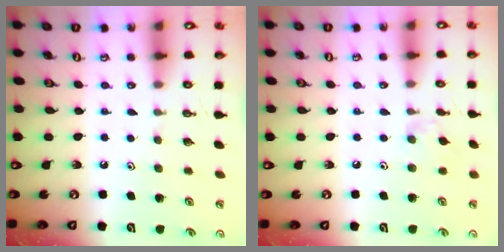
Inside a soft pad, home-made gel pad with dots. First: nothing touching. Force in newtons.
{"total": 5.8, "press": 5.8, "slide": 0.7}